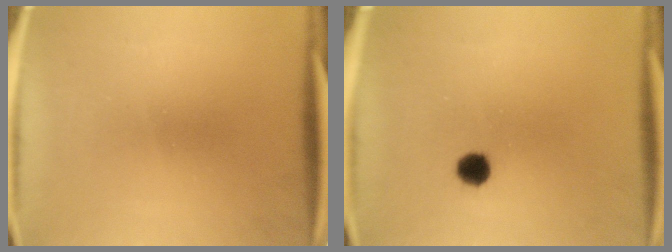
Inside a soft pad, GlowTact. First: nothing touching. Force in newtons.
{"total": 2.8}